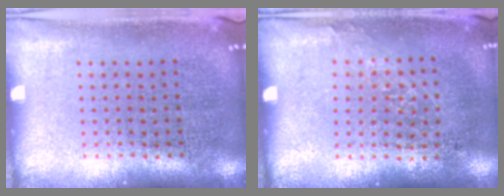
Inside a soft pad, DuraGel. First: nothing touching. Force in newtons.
{"total": 0.9, "press": 0.7, "slide": 0.5}